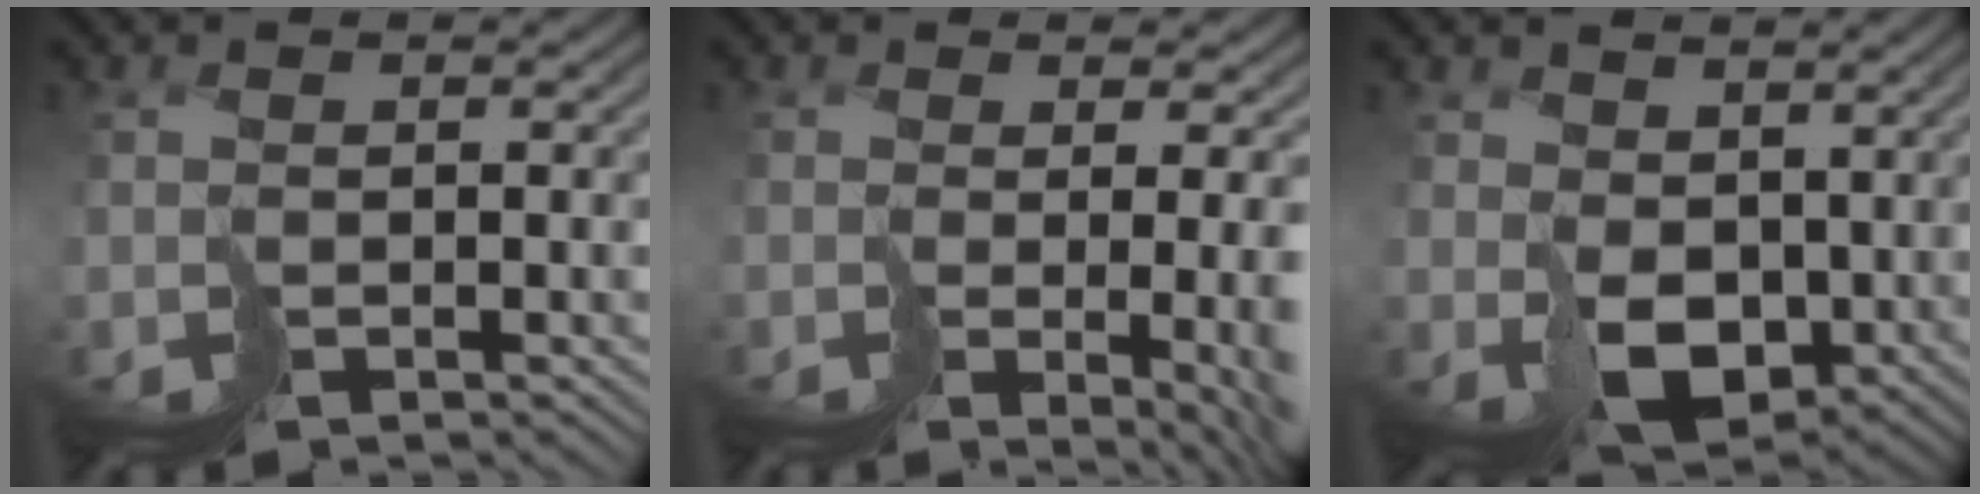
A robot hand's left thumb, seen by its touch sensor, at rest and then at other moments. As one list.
[{"total": 9.0, "force": [-0.2, 3.5, 8.3], "torque": [-0.096, -0.023, 0.032]}, {"total": 6.6, "force": [2.6, 4.5, 4.1], "torque": [-0.111, -0.011, 0.055]}]